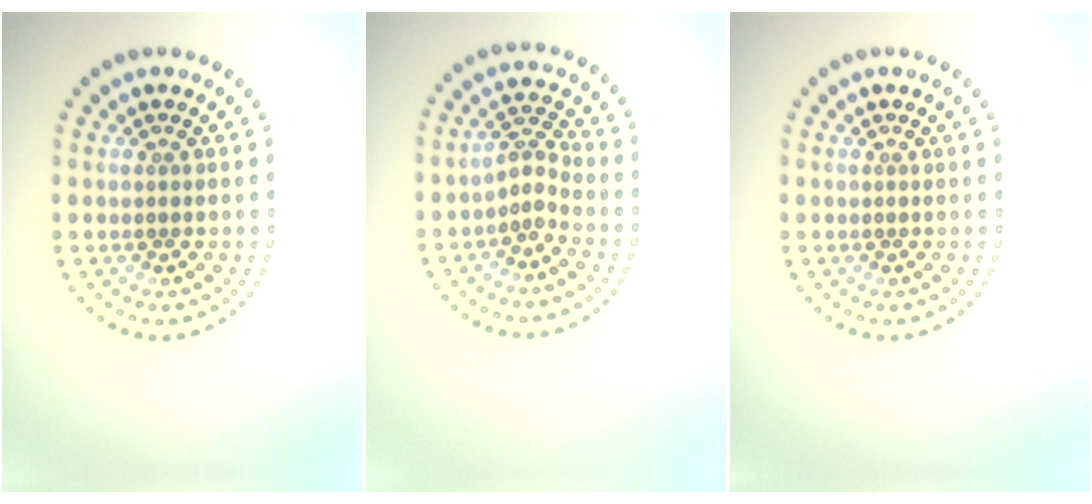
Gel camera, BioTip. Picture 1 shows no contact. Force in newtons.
{"total": 2.0, "press": 1.4, "slide": 1.3}
{"total": 0.0}